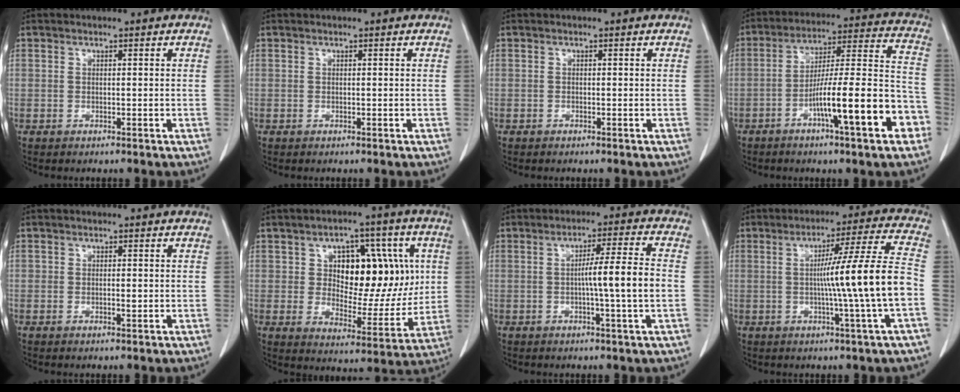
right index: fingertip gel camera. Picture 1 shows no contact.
{"total": 0.0}
{"total": 0.0}
{"total": 17.3, "force": [-7.2, 1.4, 15.7], "torque": [-0.229, 0.015, -0.112]}
{"total": 1.2, "force": [-0.2, 0.6, 1.1], "torque": [-0.016, 0.001, -0.003]}
{"total": 16.6, "force": [3.5, 8.9, 13.6], "torque": [-0.196, 0.022, 0.062]}
{"total": 7.9, "force": [-0.9, -0.9, 7.8], "torque": [-0.122, 0.004, -0.016]}
{"total": 13.2, "force": [-1.7, -2.3, 12.9], "torque": [-0.200, -0.001, -0.028]}